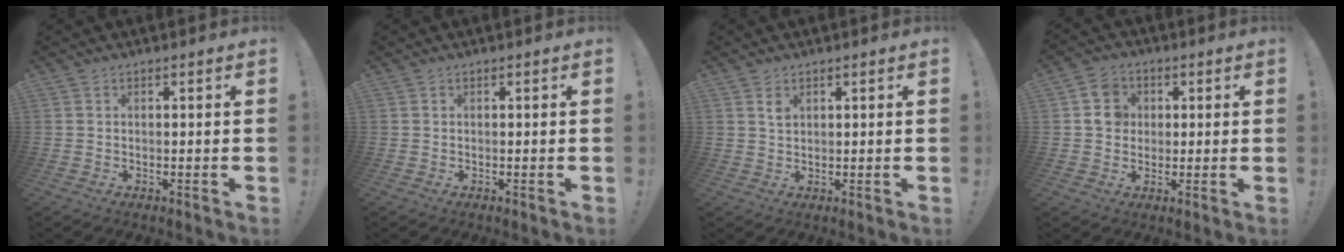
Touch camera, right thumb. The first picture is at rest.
{"total": 0.0}
{"total": 1.8, "force": [1.1, 1.0, 1.0], "torque": [-0.010, -0.007, 0.018]}
{"total": 7.7, "force": [1.6, 6.9, 3.2], "torque": [-0.048, 0.009, 0.034]}